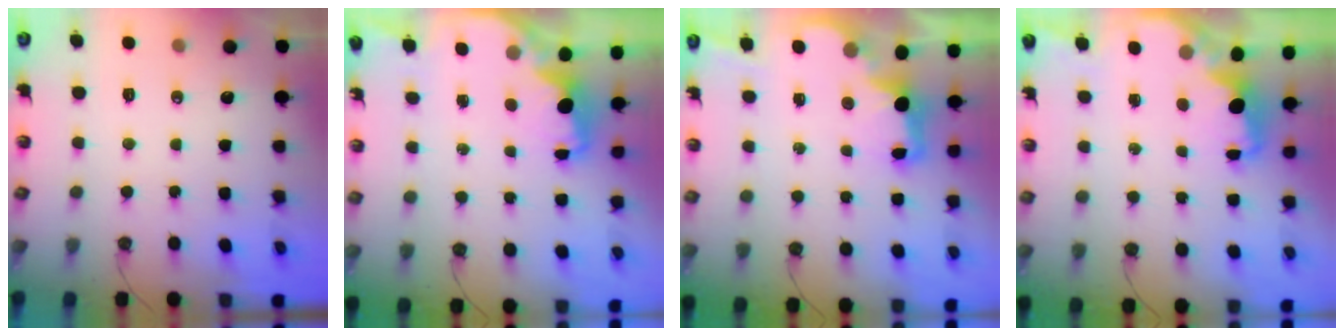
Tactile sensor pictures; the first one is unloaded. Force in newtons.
{"total": 2.1, "press": 2.1, "slide": 0.5}
{"total": 2.7, "press": 2.6, "slide": 0.5}
{"total": 2.0, "press": 1.8, "slide": 0.8}